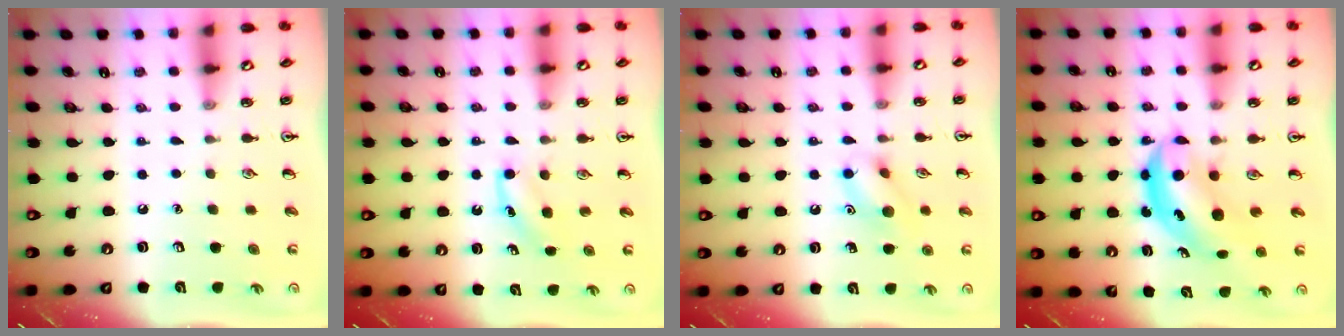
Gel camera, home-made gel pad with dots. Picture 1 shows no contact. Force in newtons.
{"total": 3.6, "press": 3.4, "slide": 1.2}
{"total": 9.5, "press": 9.5, "slide": 0.6}
{"total": 5.6, "press": 5.5, "slide": 1.2}